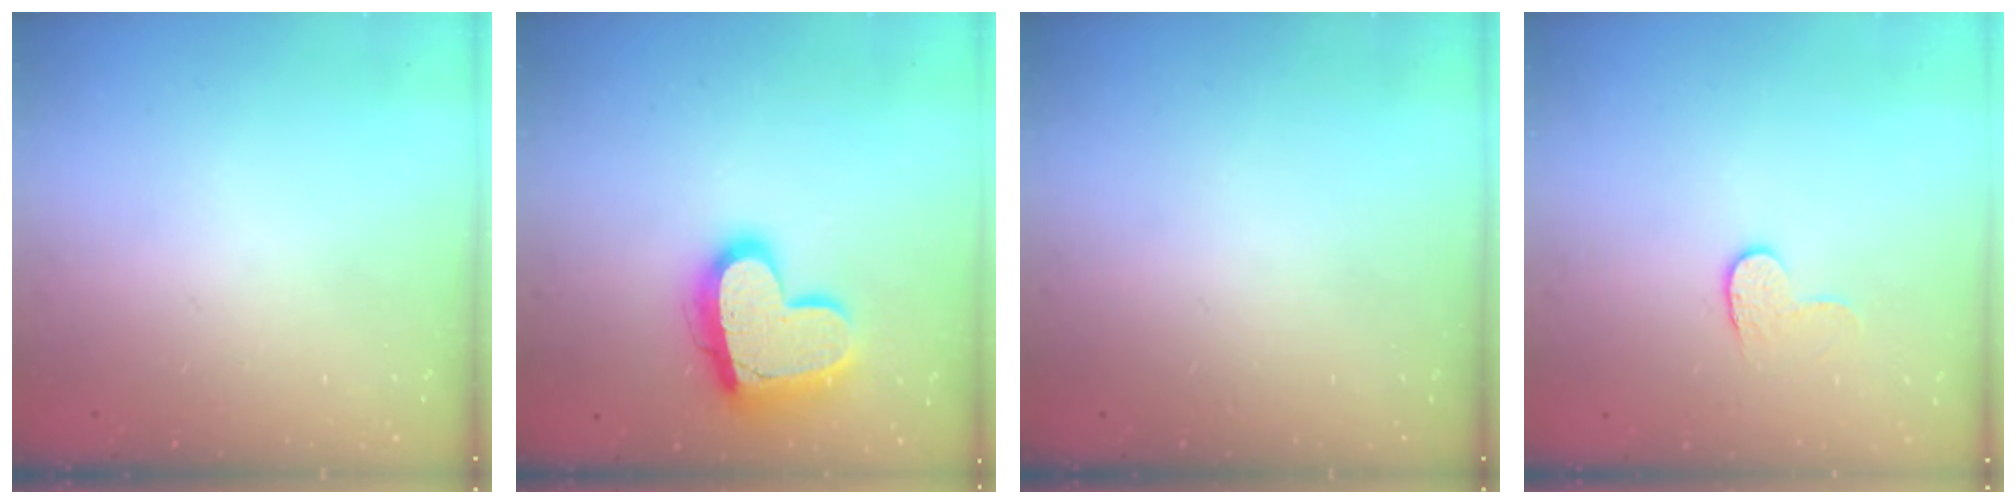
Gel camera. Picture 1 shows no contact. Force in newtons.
{"total": 18.1, "press": 18.1, "slide": 1.6}
{"total": 0.0}
{"total": 3.8, "press": 3.8, "slide": 0.4}